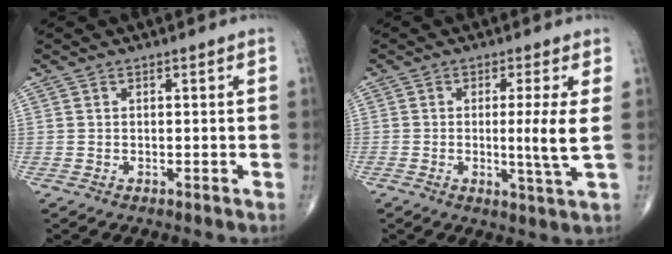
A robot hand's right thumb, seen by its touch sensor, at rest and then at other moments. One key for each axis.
{"total": 6.5, "fx": 0.3, "fy": -0.6, "fz": 6.5, "tx": -0.121, "ty": -0.020, "tz": 0.002}